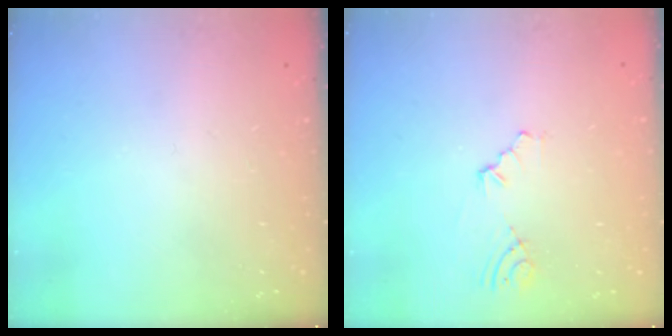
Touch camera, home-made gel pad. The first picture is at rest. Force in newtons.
{"total": 3.4, "press": 2.8, "slide": 2.0}